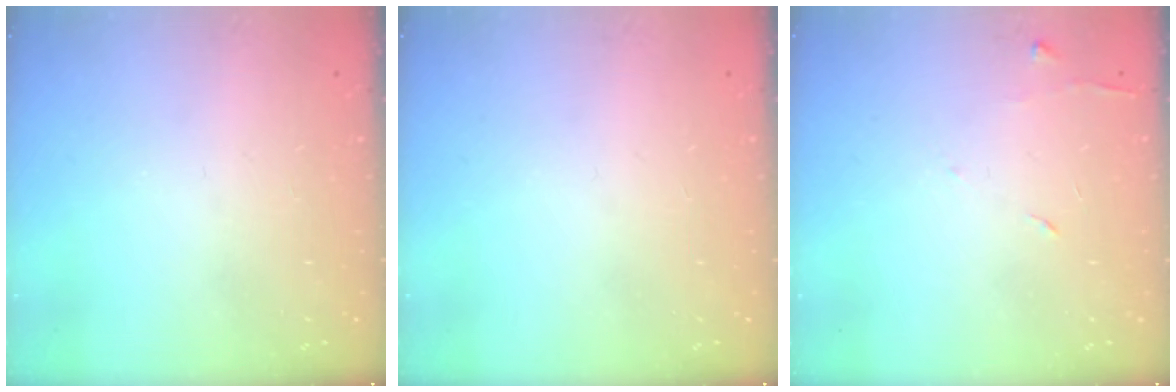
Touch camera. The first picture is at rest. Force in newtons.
{"total": 0.0}
{"total": 5.8, "press": 5.7, "slide": 0.6}